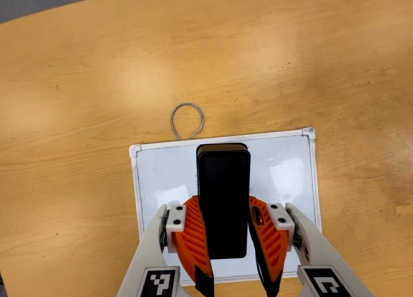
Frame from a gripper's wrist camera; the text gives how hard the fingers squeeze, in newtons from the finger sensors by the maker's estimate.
{"total": 8.1, "left": 7.1, "right": 9.1}